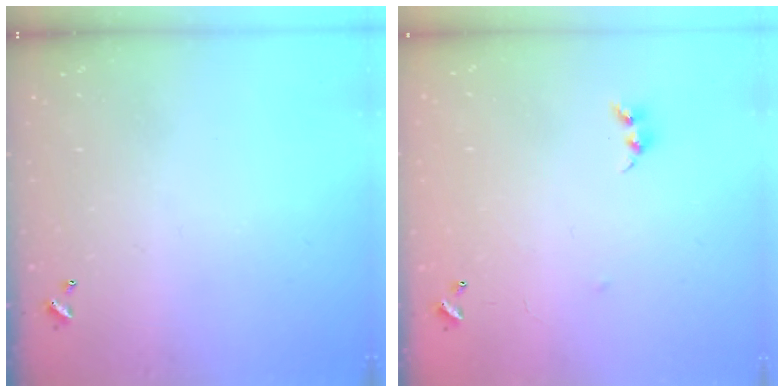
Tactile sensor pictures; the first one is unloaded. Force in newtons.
{"total": 6.7, "press": 6.7, "slide": 0.3}